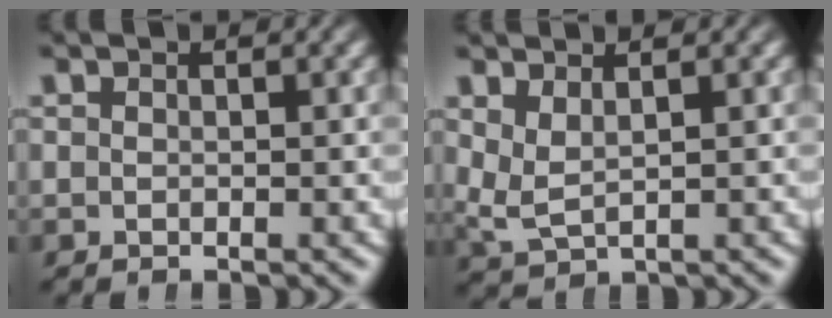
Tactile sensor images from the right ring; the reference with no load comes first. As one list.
[{"total": 3.0, "force": [1.1, 2.3, 1.6], "torque": [-0.063, -0.021, 0.032]}]